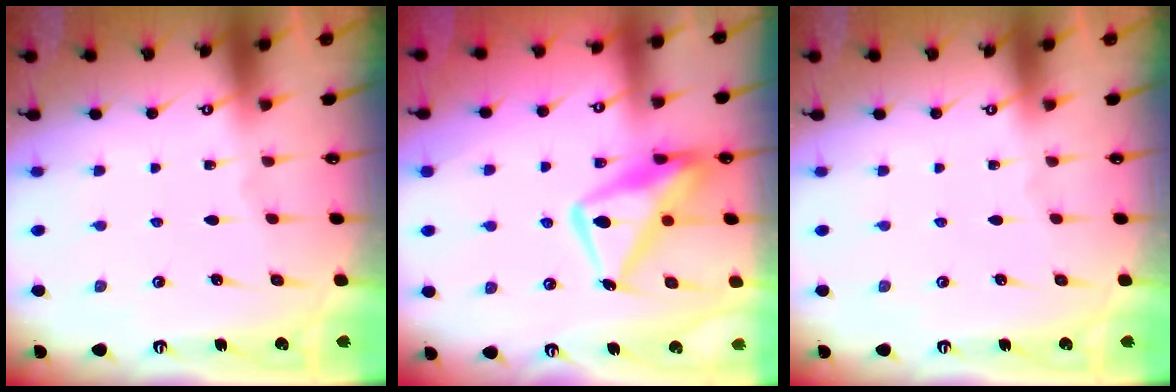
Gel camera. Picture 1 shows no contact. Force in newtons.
{"total": 16.4, "press": 16.3, "slide": 1.6}
{"total": 0.0}